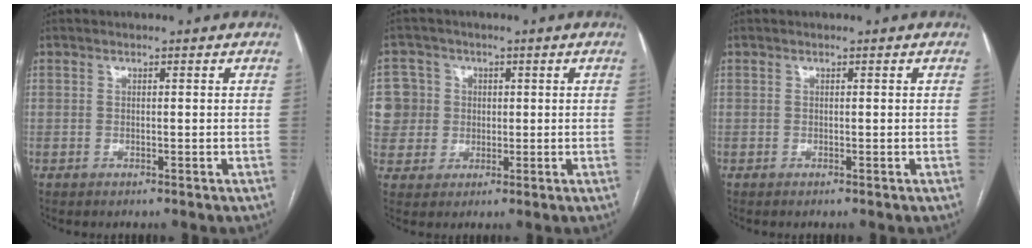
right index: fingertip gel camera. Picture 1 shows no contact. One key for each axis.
{"total": 8.4, "fx": 1.1, "fy": 8.3, "fz": 0.7, "tx": -0.024, "ty": 0.033, "tz": 0.031}
{"total": 0.0}